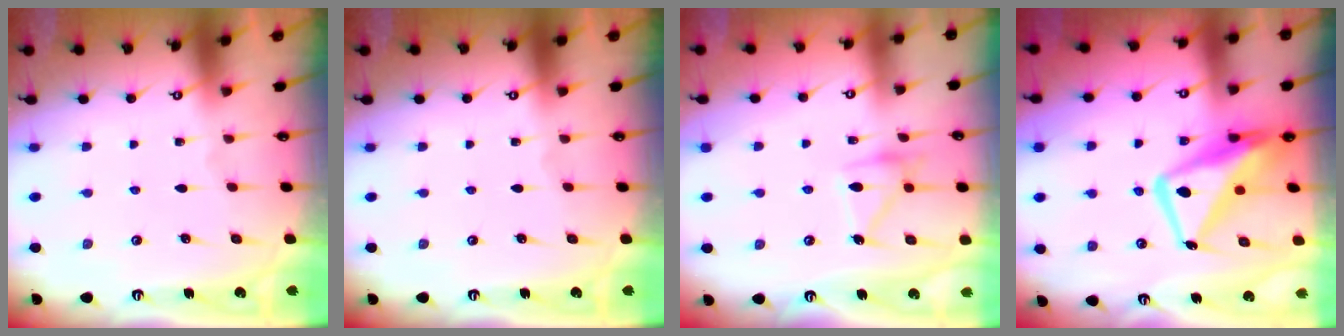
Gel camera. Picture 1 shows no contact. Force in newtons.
{"total": 0.0}
{"total": 13.6, "press": 13.6, "slide": 0.7}
{"total": 15.3, "press": 15.2, "slide": 1.7}